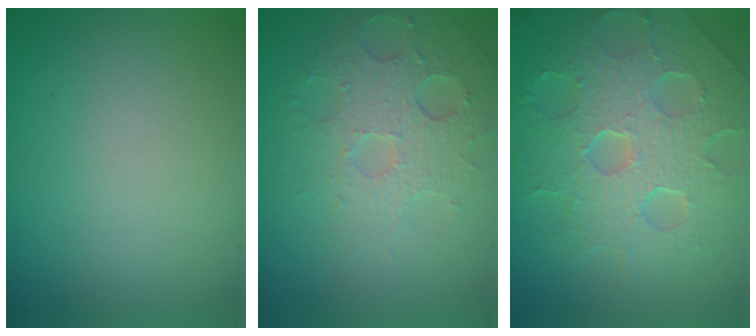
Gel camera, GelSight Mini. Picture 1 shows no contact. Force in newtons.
{"total": 3.6, "press": 3.3, "slide": 1.5}
{"total": 8.4, "press": 5.7, "slide": 6.1}